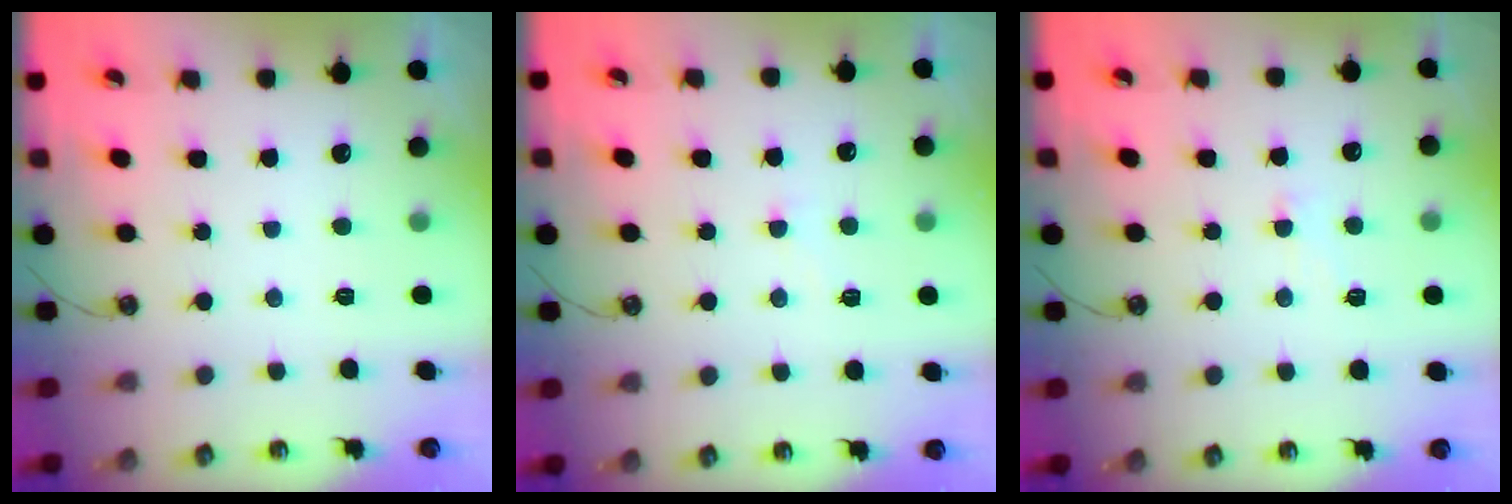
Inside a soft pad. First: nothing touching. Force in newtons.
{"total": 2.7, "press": 2.6, "slide": 0.4}
{"total": 1.5, "press": 1.4, "slide": 0.6}